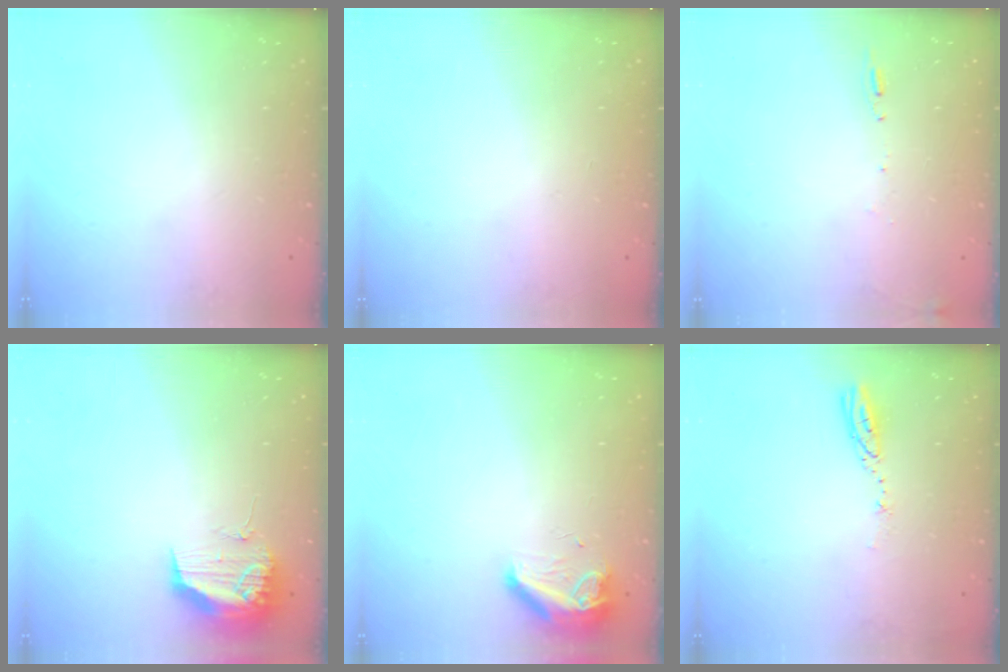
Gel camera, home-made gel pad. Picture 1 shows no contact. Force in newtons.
{"total": 0.0}
{"total": 5.6, "press": 5.3, "slide": 1.7}
{"total": 11.1, "press": 11.1, "slide": 0.8}
{"total": 8.3, "press": 8.3, "slide": 0.9}
{"total": 3.5, "press": 3.5, "slide": 0.3}